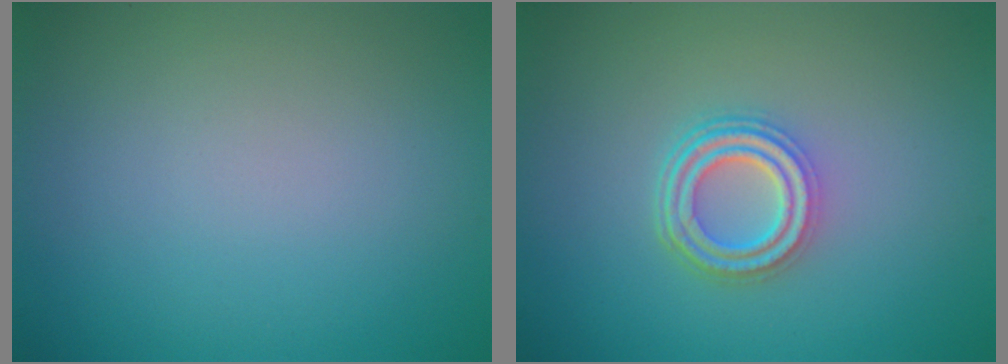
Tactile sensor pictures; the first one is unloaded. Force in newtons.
{"total": 3.8, "press": 3.0, "slide": 2.4}